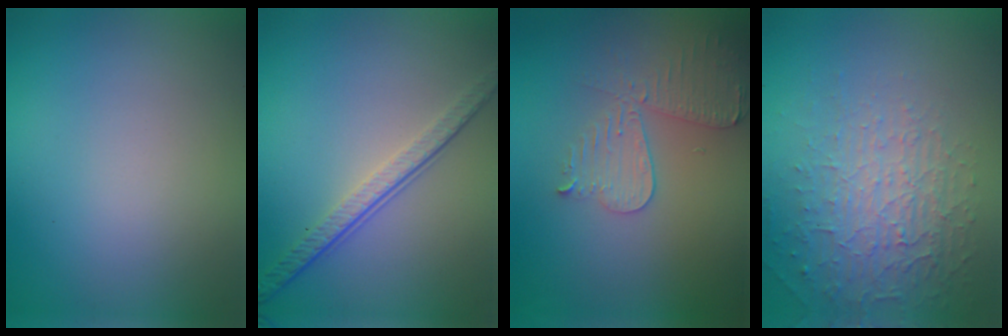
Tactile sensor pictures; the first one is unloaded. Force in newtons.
{"total": 3.8, "press": 2.7, "slide": 2.7}
{"total": 3.9, "press": 3.7, "slide": 1.2}
{"total": 5.1, "press": 3.3, "slide": 3.9}